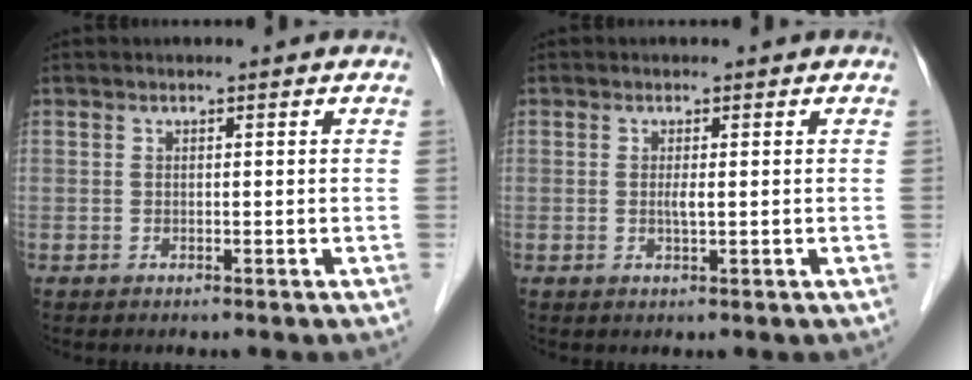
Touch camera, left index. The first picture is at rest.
{"total": 1.1, "force": [0.1, 0.0, 1.1], "torque": [-0.027, -0.002, 0.002]}